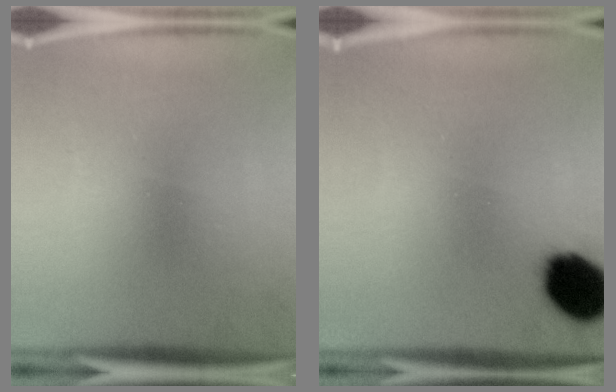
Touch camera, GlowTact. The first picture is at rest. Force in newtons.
{"total": 12.7}